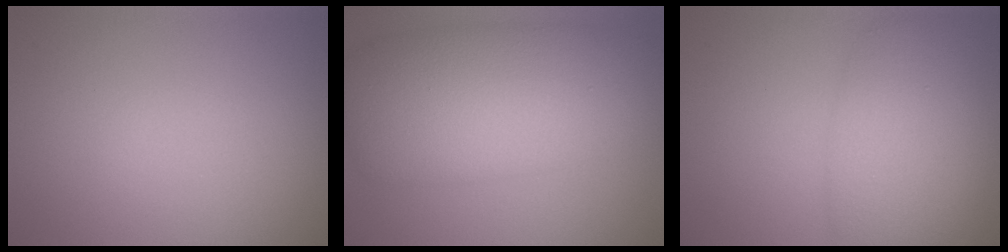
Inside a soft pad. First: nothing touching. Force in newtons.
{"total": 9.9, "press": 9.9, "slide": 0.3}
{"total": 6.5, "press": 6.4, "slide": 0.2}